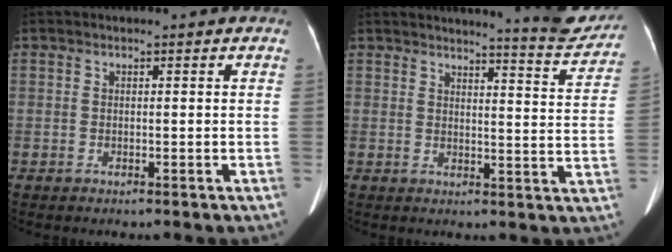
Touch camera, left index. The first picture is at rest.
{"total": 9.1, "force": [8.9, -0.1, 1.8], "torque": [-0.022, -0.048, 0.098]}